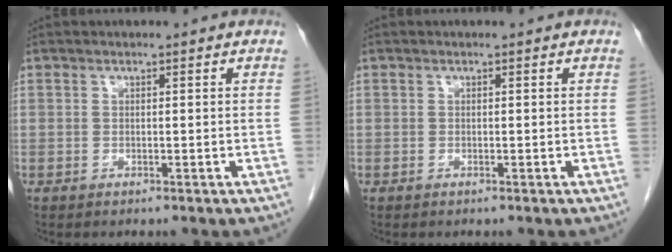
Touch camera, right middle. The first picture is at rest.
{"total": 0.0}